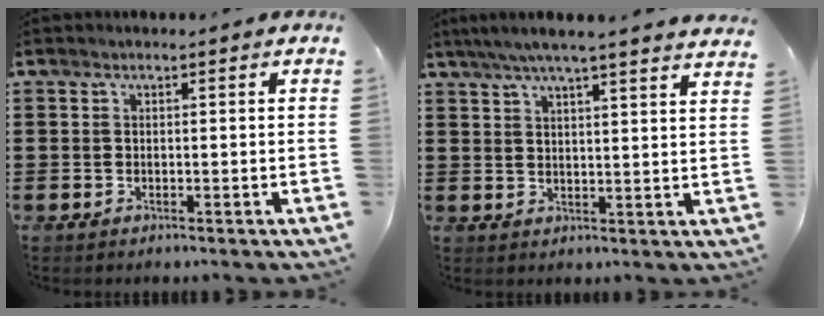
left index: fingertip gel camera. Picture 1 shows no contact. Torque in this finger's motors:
{"motor_torque": [1.72, -0.42, 0.59, 0.09]}